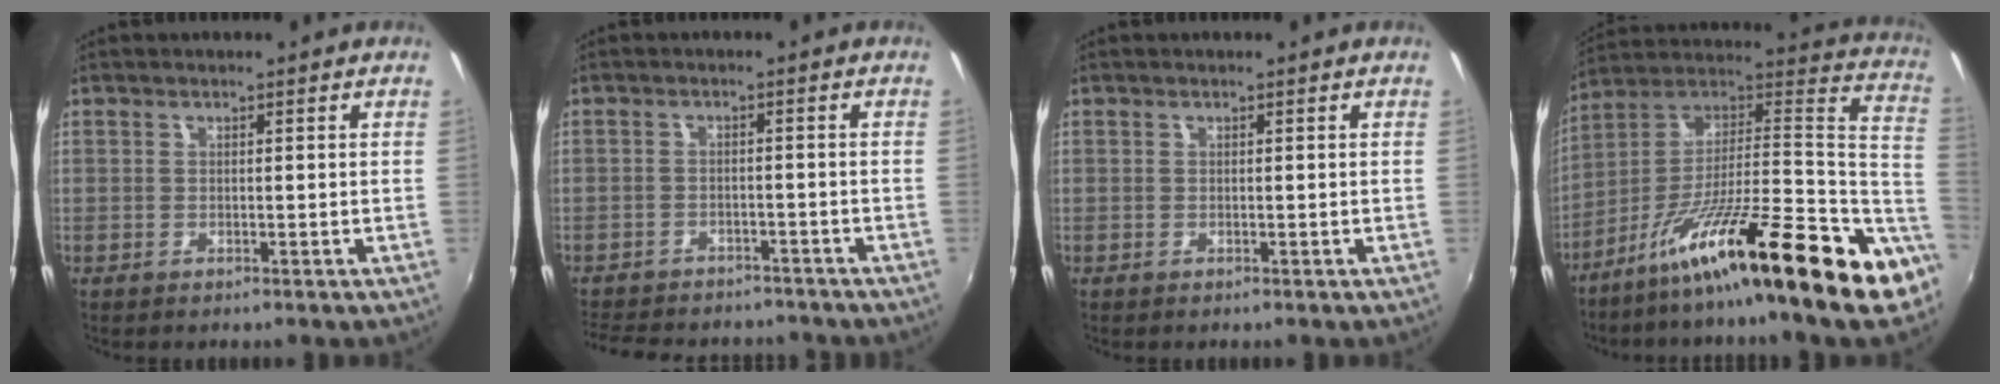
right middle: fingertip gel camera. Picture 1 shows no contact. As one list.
[{"total": 13.6, "force": [-11.6, 5.1, 5.1], "torque": [-0.121, -0.009, -0.163]}, {"total": 0.0}, {"total": 27.4, "force": [-13.5, 3.2, 23.7], "torque": [-0.323, -0.015, -0.233]}]